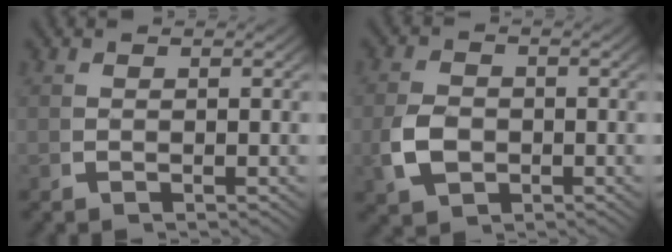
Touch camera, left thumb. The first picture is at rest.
{"total": 4.3, "force": [-0.9, 3.2, 2.7], "torque": [-0.067, -0.012, -0.011]}